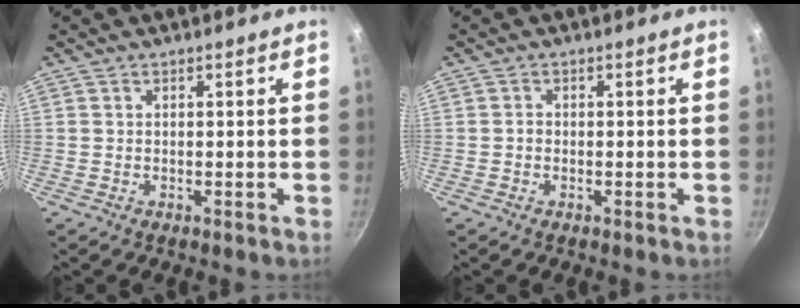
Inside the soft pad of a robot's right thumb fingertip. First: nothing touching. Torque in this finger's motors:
{"motor_torque": [0.53, 0.51, 0.39, -0.11, 0.04]}